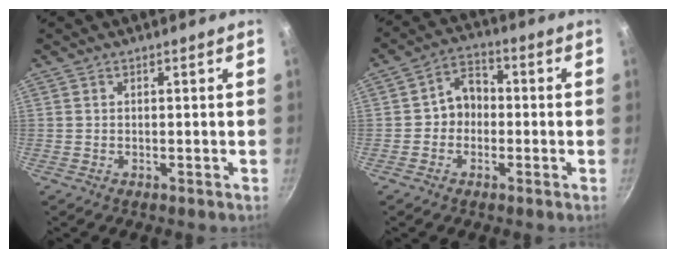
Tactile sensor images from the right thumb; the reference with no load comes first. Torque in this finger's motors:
{"motor_torque": [-0.25, 0.15, 0.24, -0.73, 0.14]}